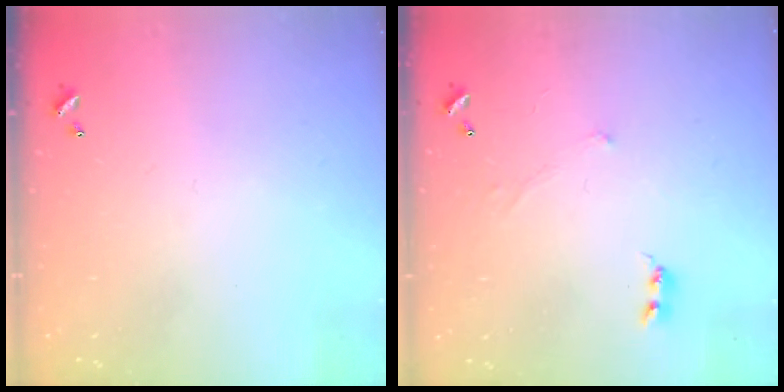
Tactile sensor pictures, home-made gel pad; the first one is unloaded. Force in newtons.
{"total": 0.0}